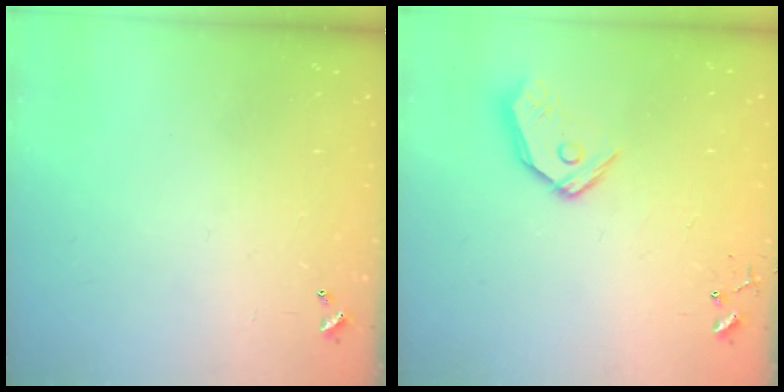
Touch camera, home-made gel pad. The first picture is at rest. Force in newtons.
{"total": 11.1, "press": 11.0, "slide": 1.7}